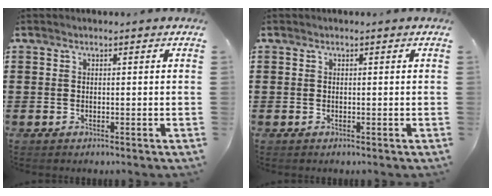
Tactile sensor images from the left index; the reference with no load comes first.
{"total": 0.0}